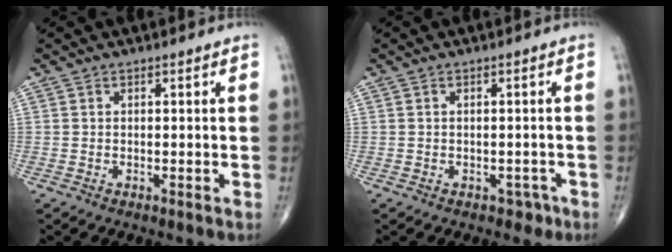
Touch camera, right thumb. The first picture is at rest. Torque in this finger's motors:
{"motor_torque": [0.50, -0.06, -0.12, -0.06, -0.03]}